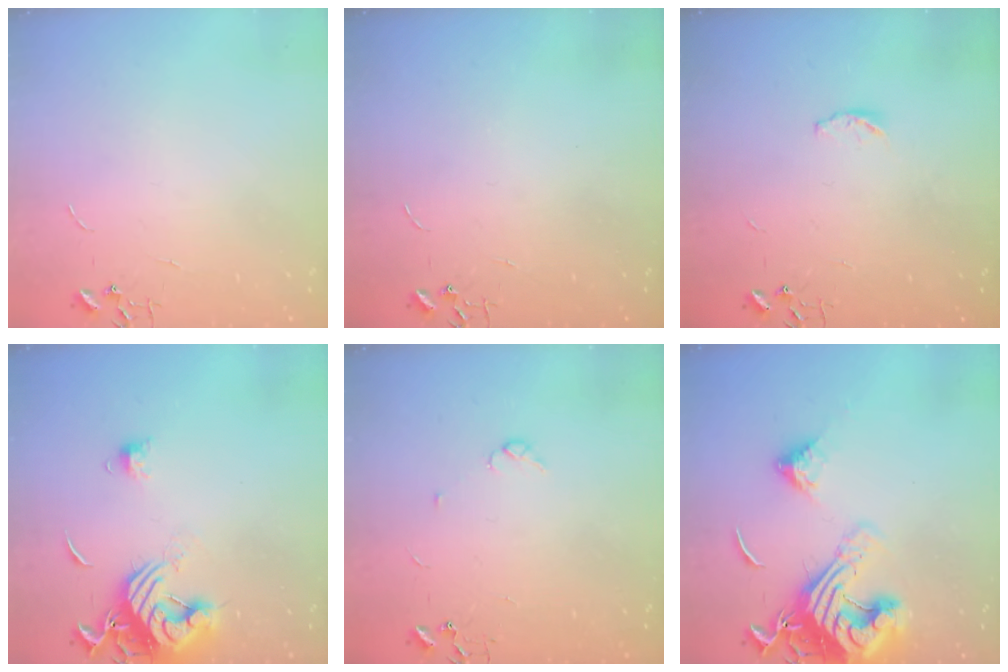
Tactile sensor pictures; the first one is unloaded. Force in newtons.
{"total": 0.0}
{"total": 4.0, "press": 4.0, "slide": 0.6}
{"total": 12.9, "press": 12.8, "slide": 1.5}
{"total": 3.7, "press": 3.6, "slide": 0.5}
{"total": 20.9, "press": 20.7, "slide": 2.4}